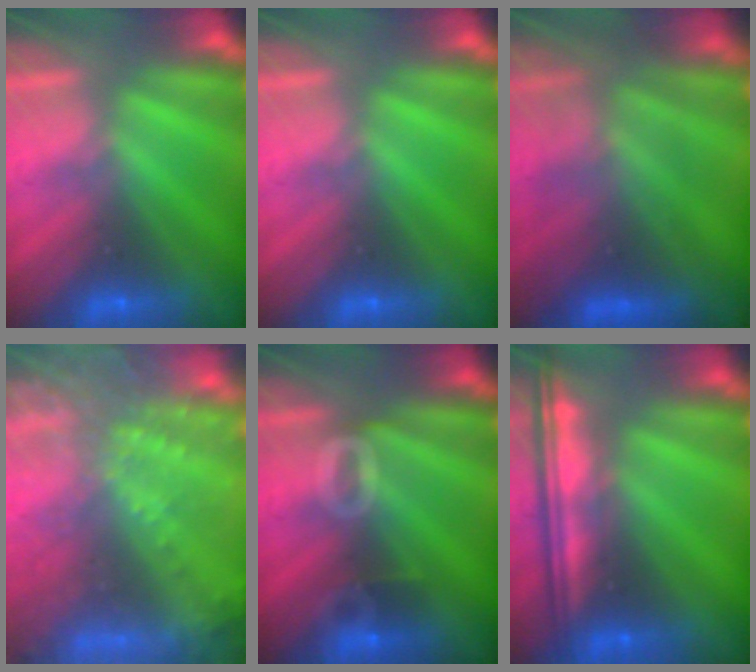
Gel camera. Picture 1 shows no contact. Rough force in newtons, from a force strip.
{"total": 0.0}
{"total": 4.4}
{"total": 8.0}
{"total": 3.1}
{"total": 7.8}